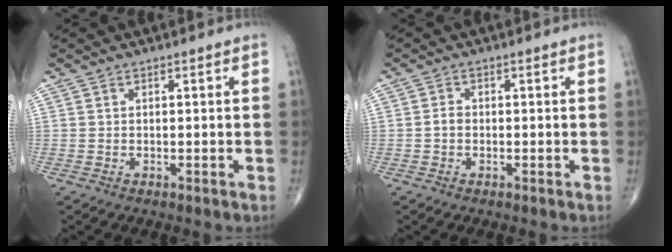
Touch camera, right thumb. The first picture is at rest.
{"total": 1.5, "force": [-0.3, 1.1, 0.9], "torque": [-0.011, 0.004, -0.008]}